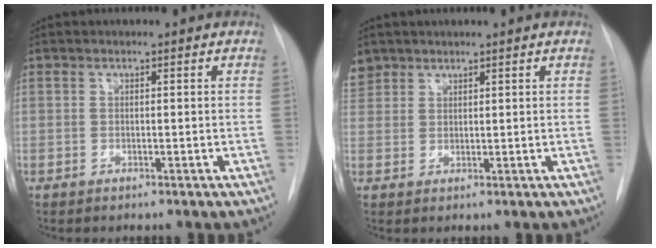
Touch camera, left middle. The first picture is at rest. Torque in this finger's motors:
{"motor_torque": [0.07, -0.07, 0.02, 0.00]}